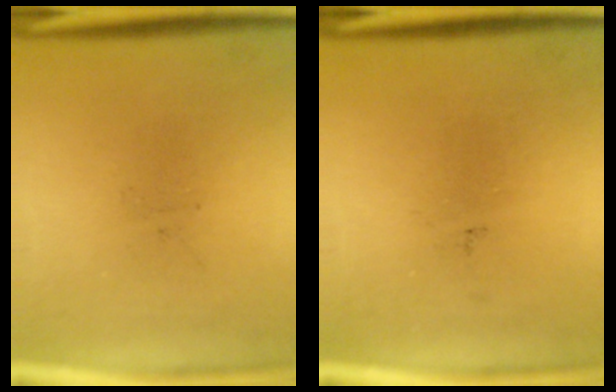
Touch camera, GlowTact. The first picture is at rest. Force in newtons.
{"total": 0.0}